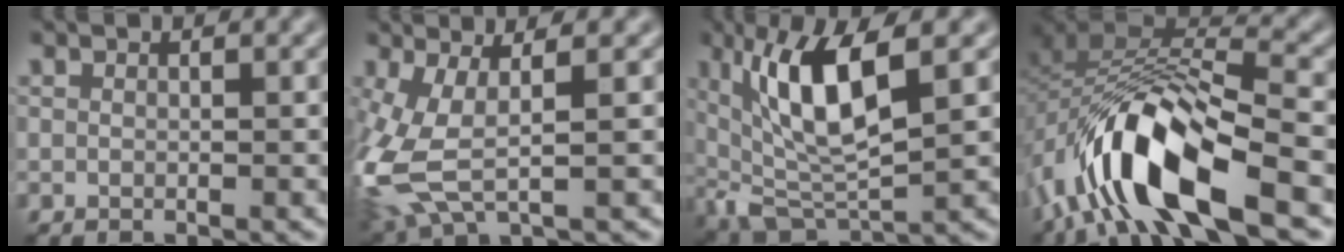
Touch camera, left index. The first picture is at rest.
{"total": 6.7, "force": [-0.7, 2.7, 6.1], "torque": [-0.169, -0.012, -0.013]}
{"total": 8.5, "force": [2.4, 2.8, 7.7], "torque": [-0.152, -0.009, 0.047]}
{"total": 11.5, "force": [-5.5, 4.3, 9.1], "torque": [-0.177, 0.008, -0.109]}